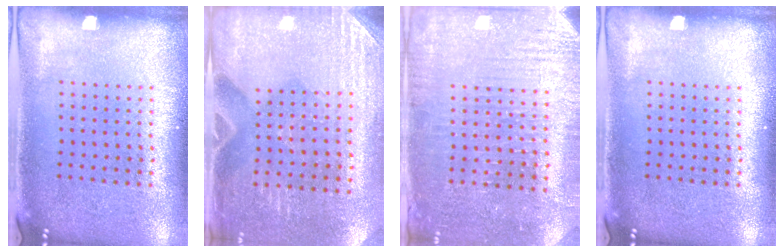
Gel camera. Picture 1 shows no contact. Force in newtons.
{"total": 3.0, "press": 2.8, "slide": 1.0}
{"total": 3.1, "press": 3.1, "slide": 0.3}
{"total": 0.0}